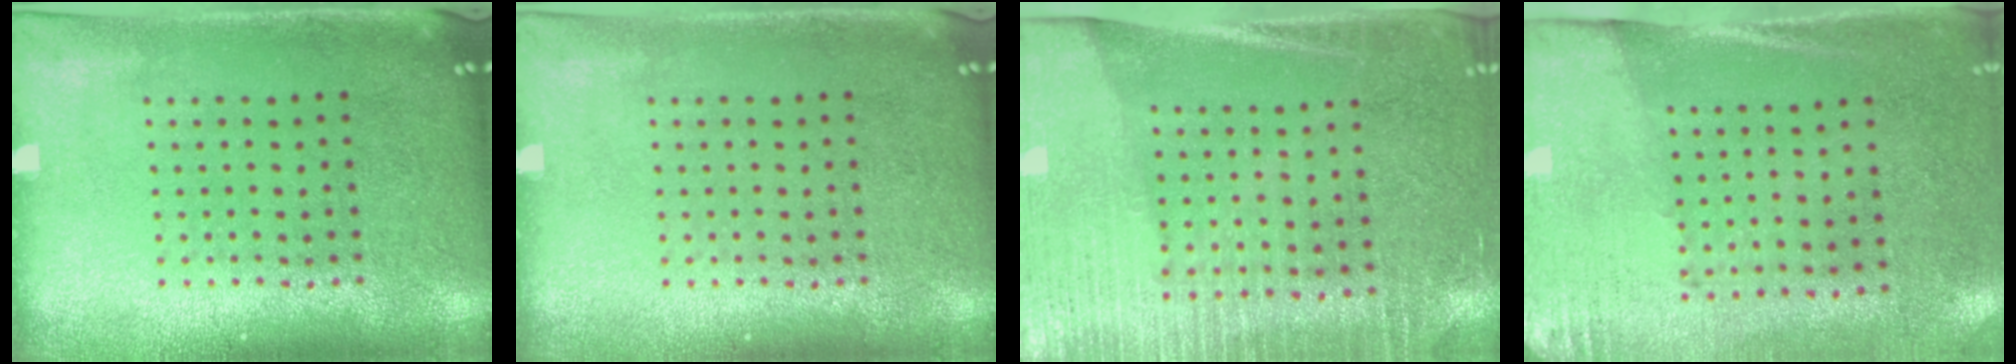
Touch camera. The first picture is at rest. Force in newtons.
{"total": 0.0}
{"total": 3.5, "press": 3.1, "slide": 1.7}
{"total": 2.7, "press": 2.4, "slide": 1.3}